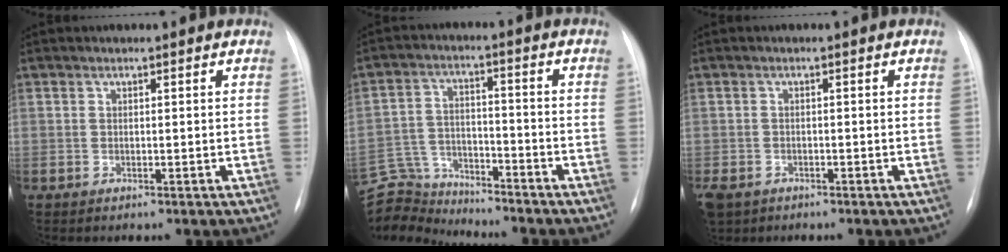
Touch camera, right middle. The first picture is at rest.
{"total": 11.3, "force": [-11.1, 2.1, 0.1], "torque": [-0.009, 0.030, -0.201]}
{"total": 7.6, "force": [-4.3, 5.6, 2.8], "torque": [-0.081, -0.004, -0.066]}